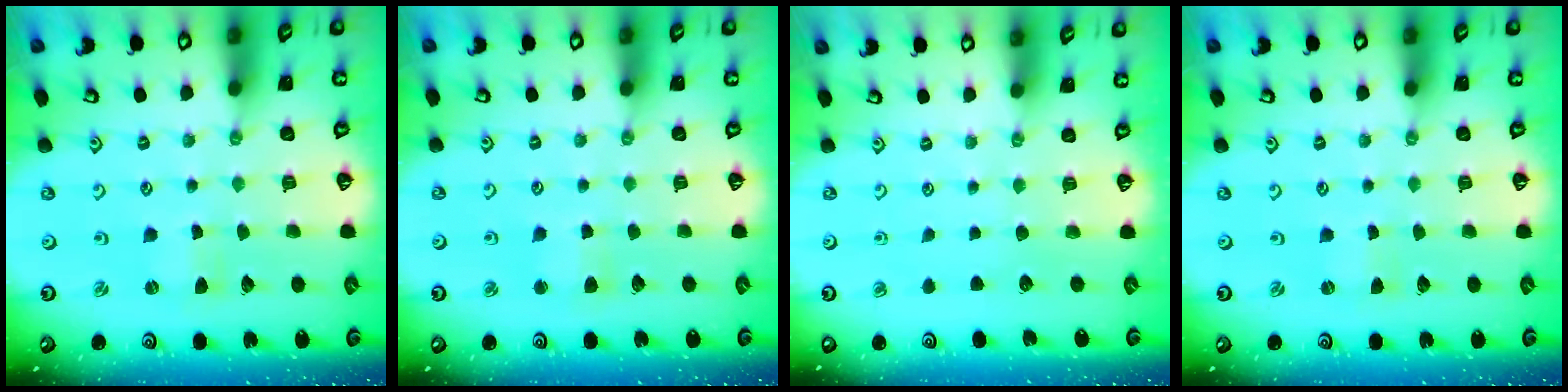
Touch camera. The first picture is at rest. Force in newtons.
{"total": 3.6, "press": 3.6, "slide": 0.3}
{"total": 0.0}
{"total": 0.0}